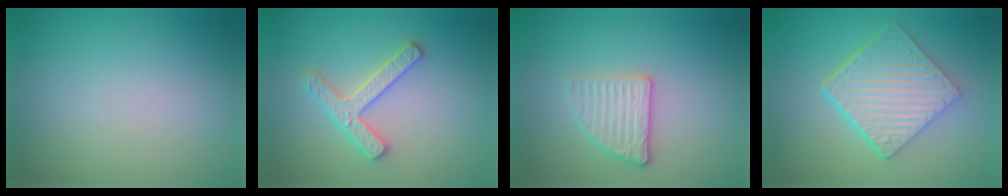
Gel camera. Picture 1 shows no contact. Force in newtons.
{"total": 2.9, "press": 2.8, "slide": 0.6}
{"total": 2.7, "press": 2.4, "slide": 1.1}
{"total": 6.2, "press": 4.5, "slide": 4.3}